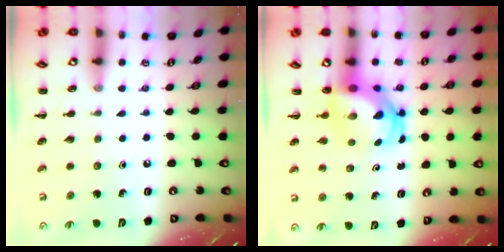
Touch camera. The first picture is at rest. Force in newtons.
{"total": 4.8, "press": 4.7, "slide": 0.9}